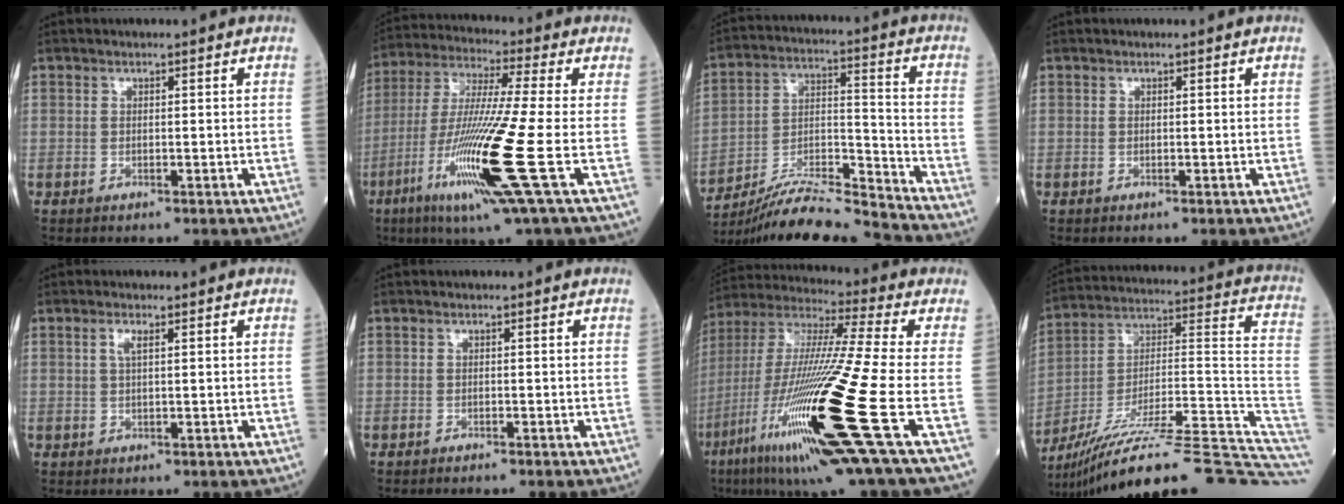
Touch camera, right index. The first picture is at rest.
{"total": 17.1, "force": [-5.7, -1.3, 16.1], "torque": [-0.332, -0.034, -0.116]}
{"total": 15.4, "force": [-14.7, -1.0, 4.3], "torque": [-0.076, 0.017, -0.264]}
{"total": 0.0}
{"total": 1.6, "force": [0.7, 0.3, 1.4], "torque": [-0.034, 0.002, 0.012]}
{"total": 0.8, "force": [-0.8, -0.1, 0.2], "torque": [-0.003, -0.001, -0.013]}
{"total": 25.4, "force": [-9.0, 0.0, 23.7], "torque": [-0.470, -0.051, -0.169]}
{"total": 31.7, "force": [-25.4, 1.9, 18.8], "torque": [-0.190, 0.008, -0.379]}